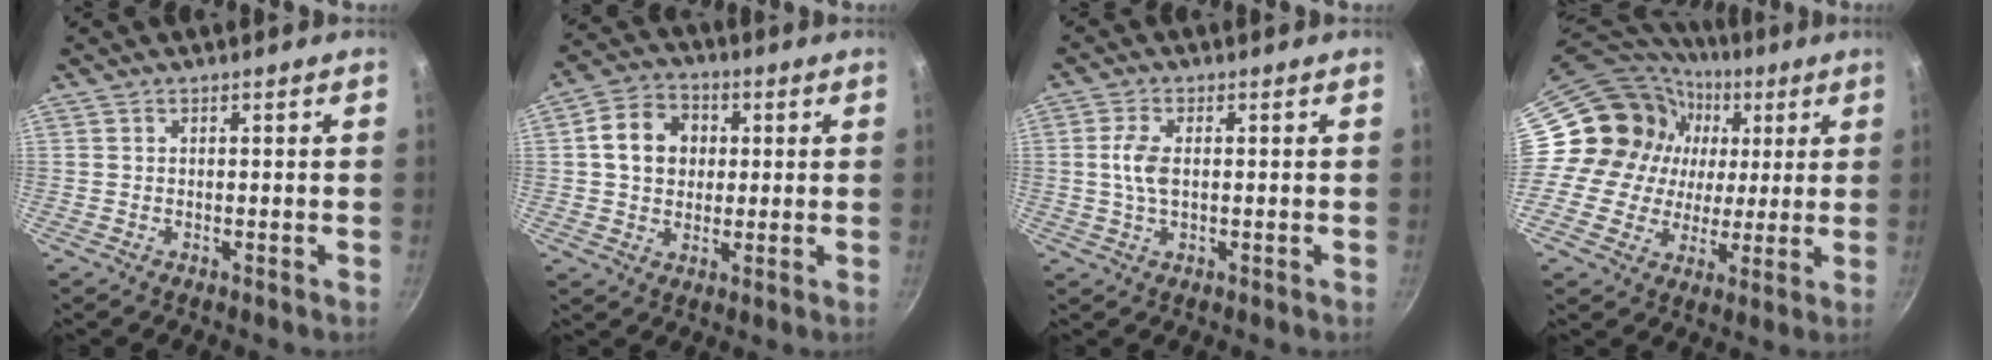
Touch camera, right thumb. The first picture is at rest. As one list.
[{"total": 10.2, "force": [1.7, 8.3, 5.7], "torque": [-0.076, 0.013, 0.018]}, {"total": 4.9, "force": [0.3, 2.6, 4.2], "torque": [-0.088, 0.005, 0.004]}, {"total": 19.8, "force": [3.7, 17.5, 8.4], "torque": [-0.131, 0.015, 0.056]}]